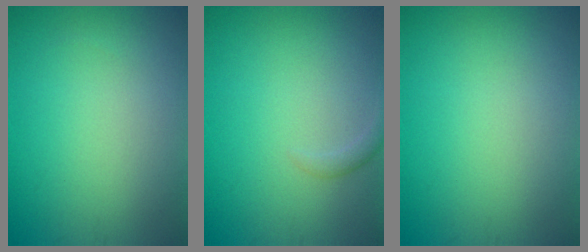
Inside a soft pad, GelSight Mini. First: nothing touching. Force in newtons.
{"total": 0.9, "press": 0.9, "slide": 0.1}
{"total": 0.0}